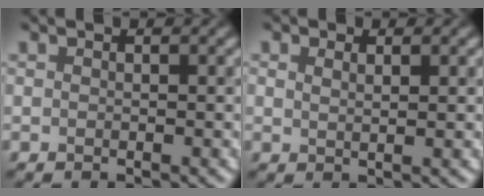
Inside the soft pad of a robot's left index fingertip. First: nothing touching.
{"total": 1.6, "force": [1.0, 0.7, 1.0], "torque": [-0.008, -0.001, 0.009]}